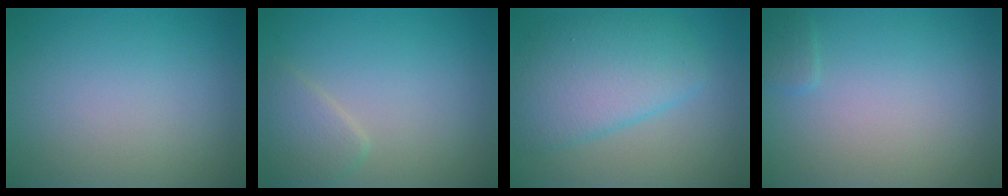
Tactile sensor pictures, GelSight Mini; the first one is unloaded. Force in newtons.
{"total": 2.2, "press": 2.2, "slide": 0.1}
{"total": 6.1, "press": 6.1, "slide": 0.1}
{"total": 0.9, "press": 0.9, "slide": 0.0}